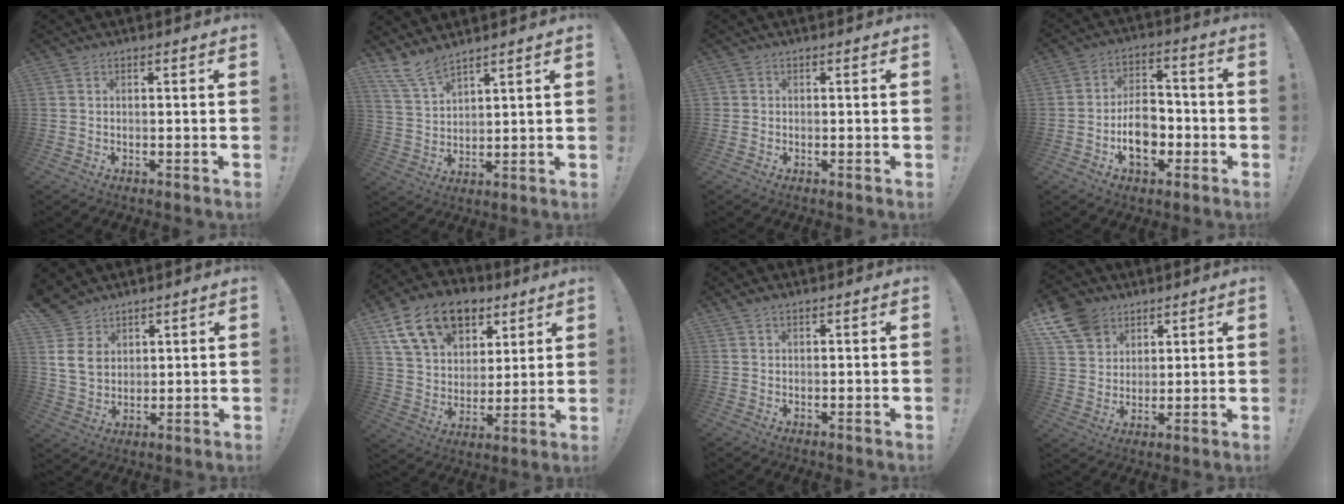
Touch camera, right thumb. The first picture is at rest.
{"total": 7.9, "force": [7.0, 2.1, 3.0], "torque": [-0.072, -0.039, 0.138]}
{"total": 0.8, "force": [0.1, 0.8, 0.1], "torque": [-0.003, 0.003, 0.002]}
{"total": 11.9, "force": [-3.5, 8.6, 7.4], "torque": [-0.113, 0.025, -0.057]}
{"total": 10.0, "force": [5.1, 7.5, 4.1], "torque": [-0.076, -0.030, 0.106]}
{"total": 18.9, "force": [10.6, 12.4, 9.4], "torque": [-0.156, -0.053, 0.202]}
{"total": 1.3, "force": [1.0, 0.6, 0.7], "torque": [-0.011, -0.001, 0.018]}
{"total": 11.7, "force": [7.0, 8.6, 3.9], "torque": [-0.076, -0.041, 0.141]}